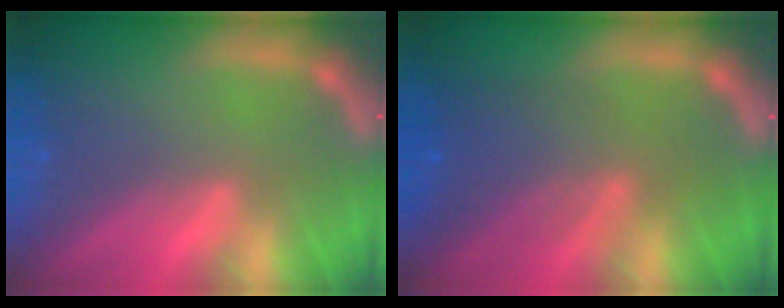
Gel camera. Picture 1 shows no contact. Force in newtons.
{"total": 6.0}